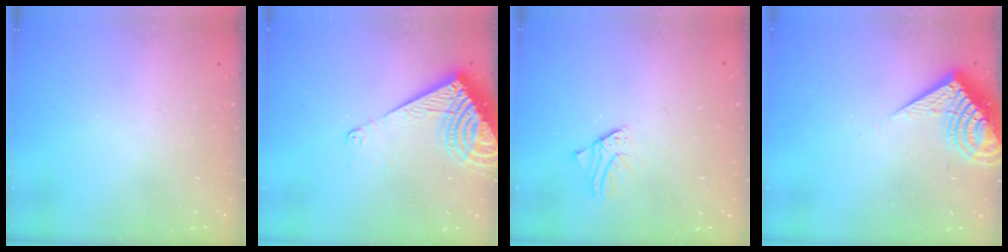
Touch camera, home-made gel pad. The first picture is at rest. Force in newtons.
{"total": 13.5, "press": 13.3, "slide": 1.9}
{"total": 1.1, "press": 1.1, "slide": 0.1}
{"total": 11.3, "press": 11.2, "slide": 1.2}